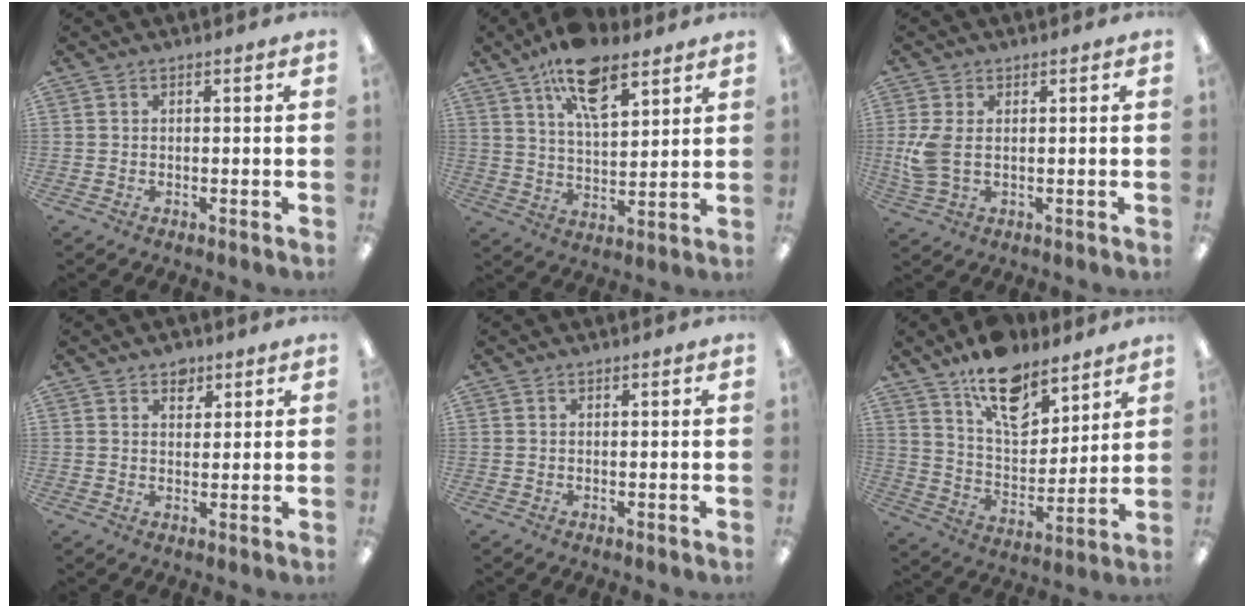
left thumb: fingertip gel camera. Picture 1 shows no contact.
{"total": 13.8, "force": [8.8, 6.1, 8.6], "torque": [-0.138, -0.037, 0.154]}
{"total": 6.2, "force": [0.2, 3.4, 5.2], "torque": [-0.111, -0.002, 0.000]}
{"total": 3.2, "force": [2.2, 2.0, 1.0], "torque": [0.009, -0.013, 0.034]}
{"total": 0.0}
{"total": 15.2, "force": [11.0, 7.7, 7.3], "torque": [-0.113, -0.067, 0.196]}